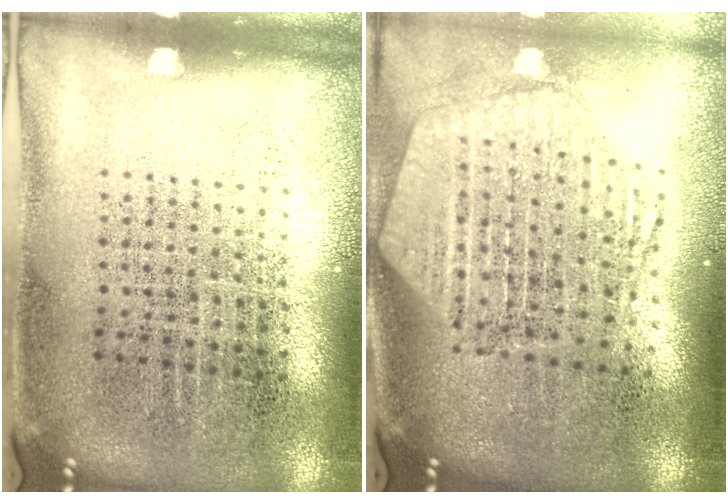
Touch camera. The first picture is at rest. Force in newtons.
{"total": 2.6, "press": 2.2, "slide": 1.5}